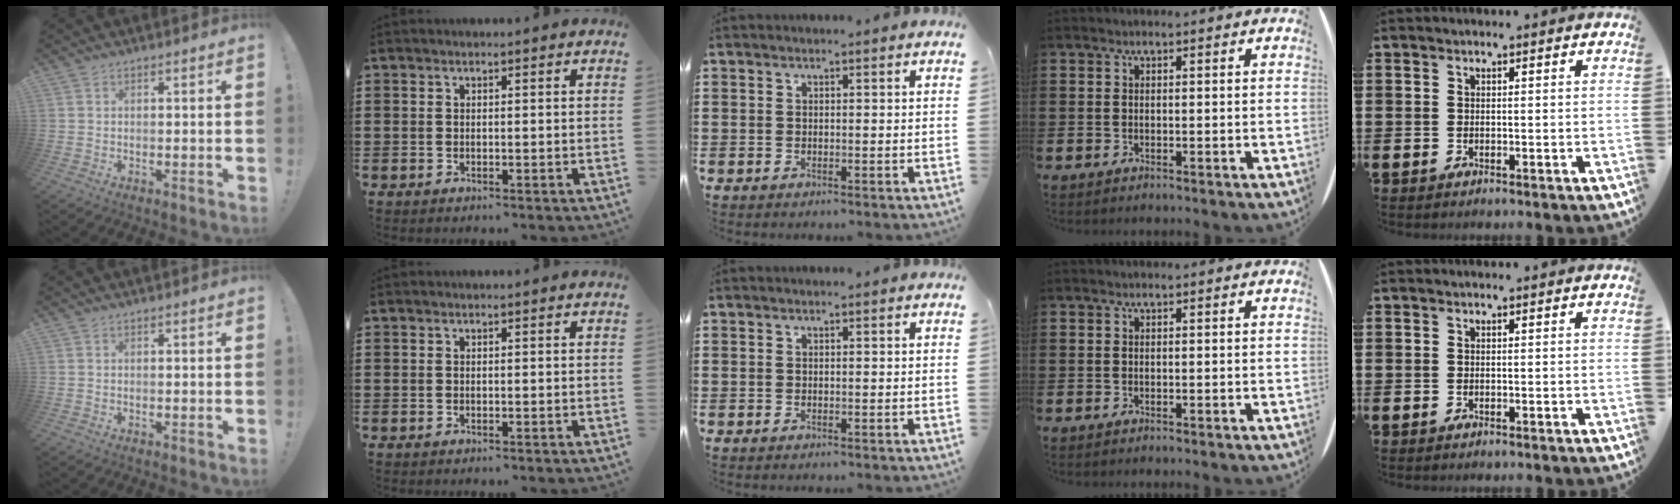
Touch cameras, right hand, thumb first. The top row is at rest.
{}